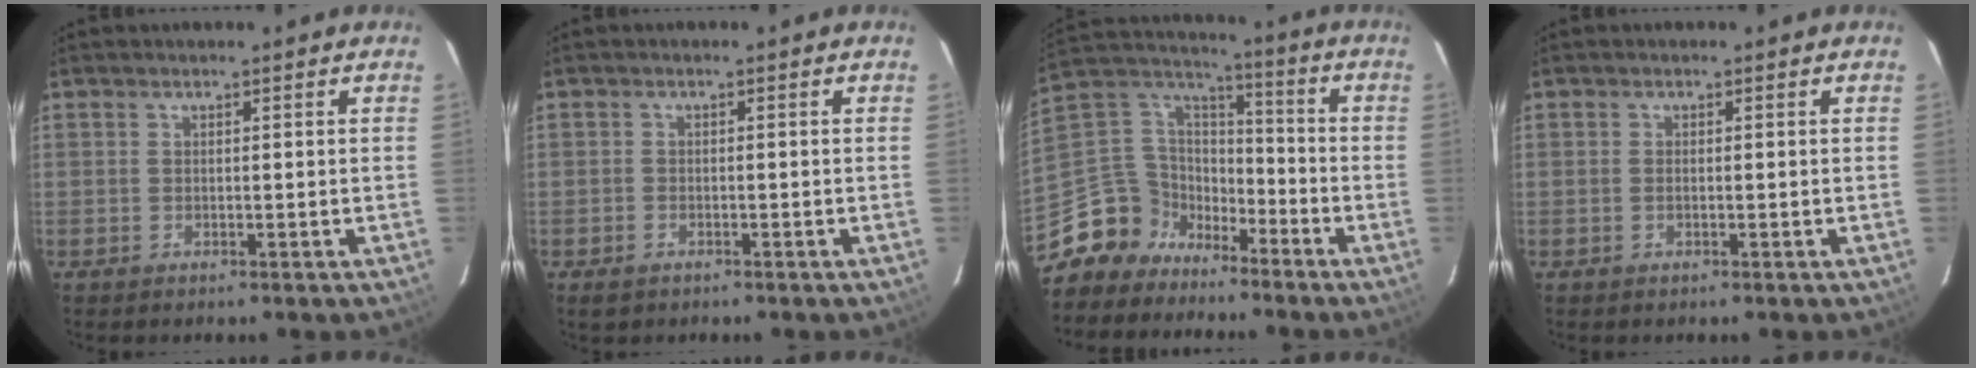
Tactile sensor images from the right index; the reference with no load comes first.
{"total": 1.8, "force": [-1.1, 1.3, 0.6], "torque": [-0.015, 0.000, -0.017]}
{"total": 12.7, "force": [-9.4, 8.1, 2.4], "torque": [-0.081, 0.044, -0.177]}
{"total": 0.7, "force": [-0.2, 0.4, 0.6], "torque": [-0.013, 0.000, -0.004]}